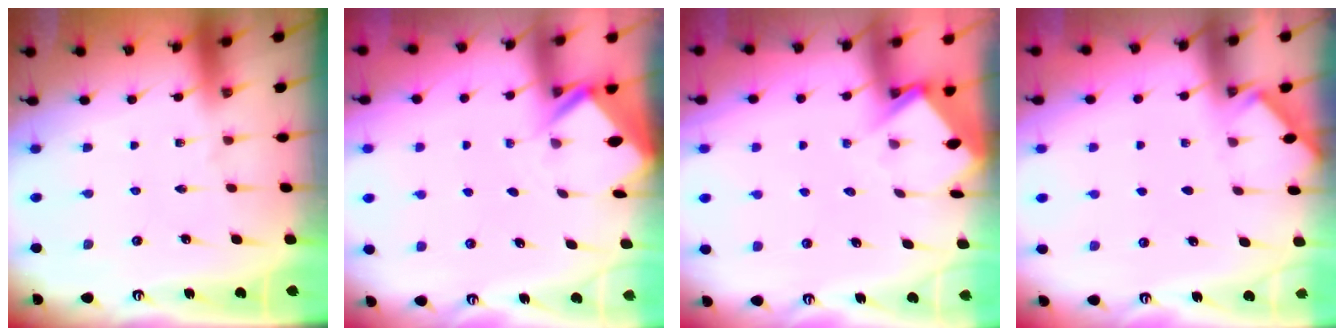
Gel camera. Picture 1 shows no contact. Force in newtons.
{"total": 2.4, "press": 2.4, "slide": 0.1}
{"total": 3.9, "press": 3.9, "slide": 0.3}
{"total": 2.8, "press": 2.7, "slide": 0.4}